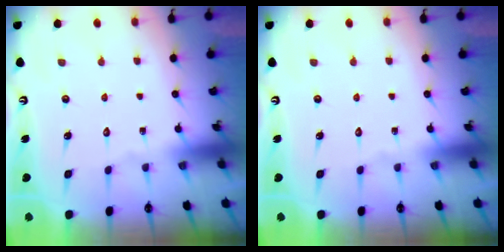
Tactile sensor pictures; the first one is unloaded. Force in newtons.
{"total": 0.0}